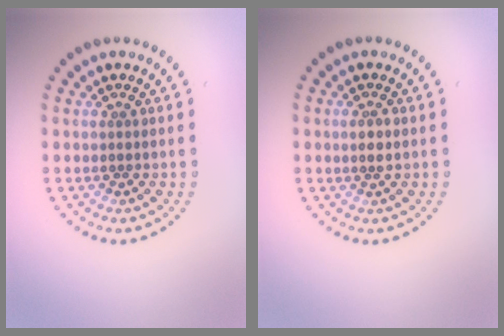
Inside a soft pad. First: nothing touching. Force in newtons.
{"total": 1.3, "press": 1.2, "slide": 0.5}